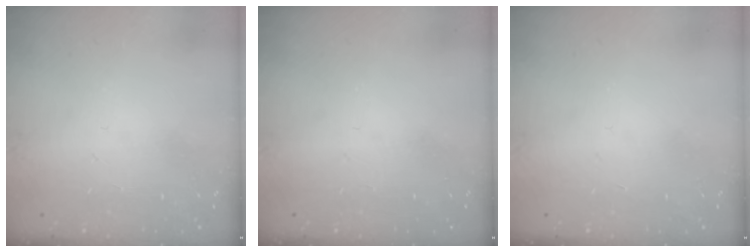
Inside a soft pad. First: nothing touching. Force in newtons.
{"total": 0.0}
{"total": 0.0}